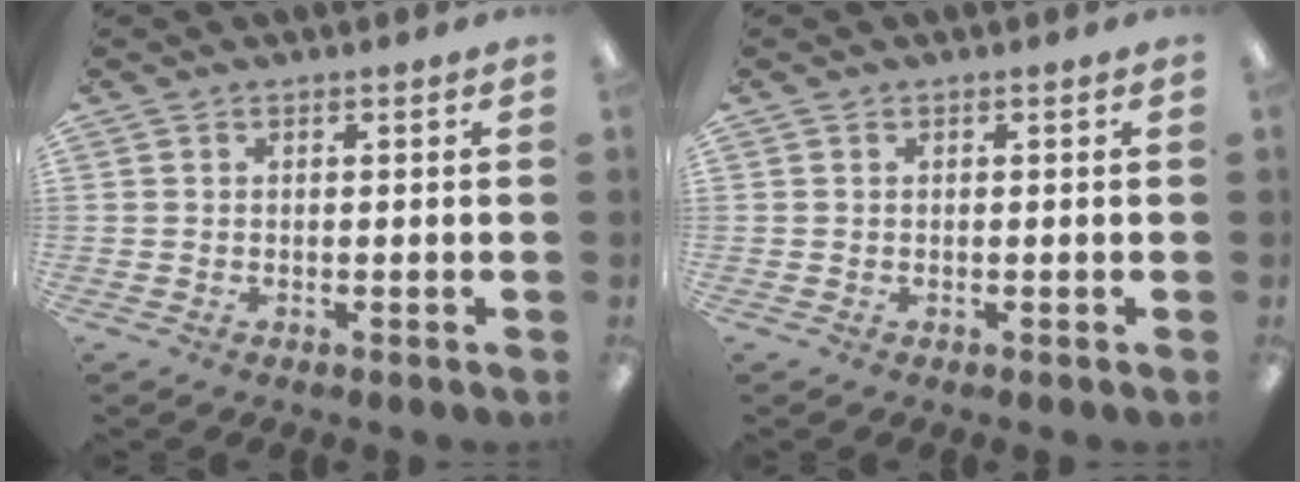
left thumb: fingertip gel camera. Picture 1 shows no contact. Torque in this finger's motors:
{"motor_torque": [-0.10, 0.10, 0.05, -0.08, 0.00]}